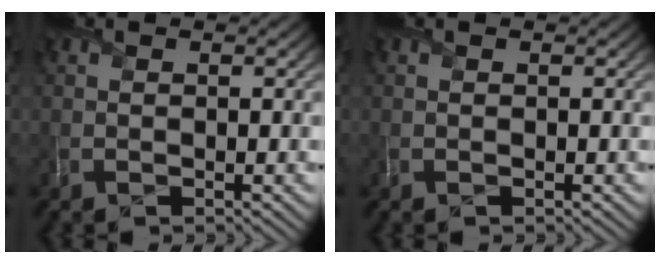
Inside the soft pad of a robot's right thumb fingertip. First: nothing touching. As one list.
[{"total": 0.0}]